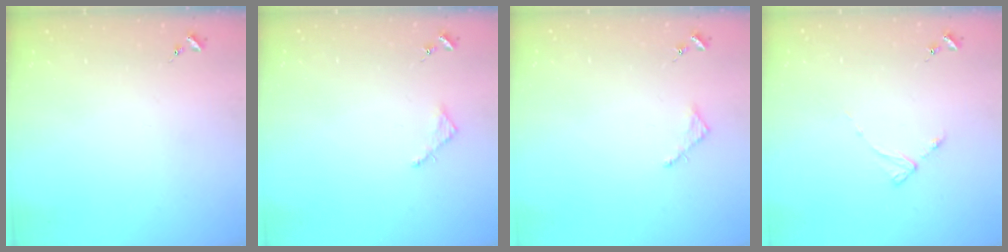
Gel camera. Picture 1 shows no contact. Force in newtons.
{"total": 2.5, "press": 2.5, "slide": 0.2}
{"total": 2.5, "press": 2.5, "slide": 0.2}
{"total": 2.7, "press": 2.7, "slide": 0.4}